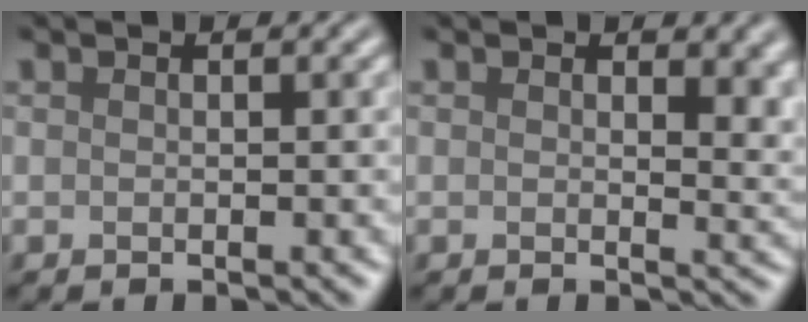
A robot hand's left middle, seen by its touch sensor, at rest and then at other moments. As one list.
[{"total": 3.1, "force": [1.2, 1.5, 2.4], "torque": [-0.024, -0.006, 0.018]}]